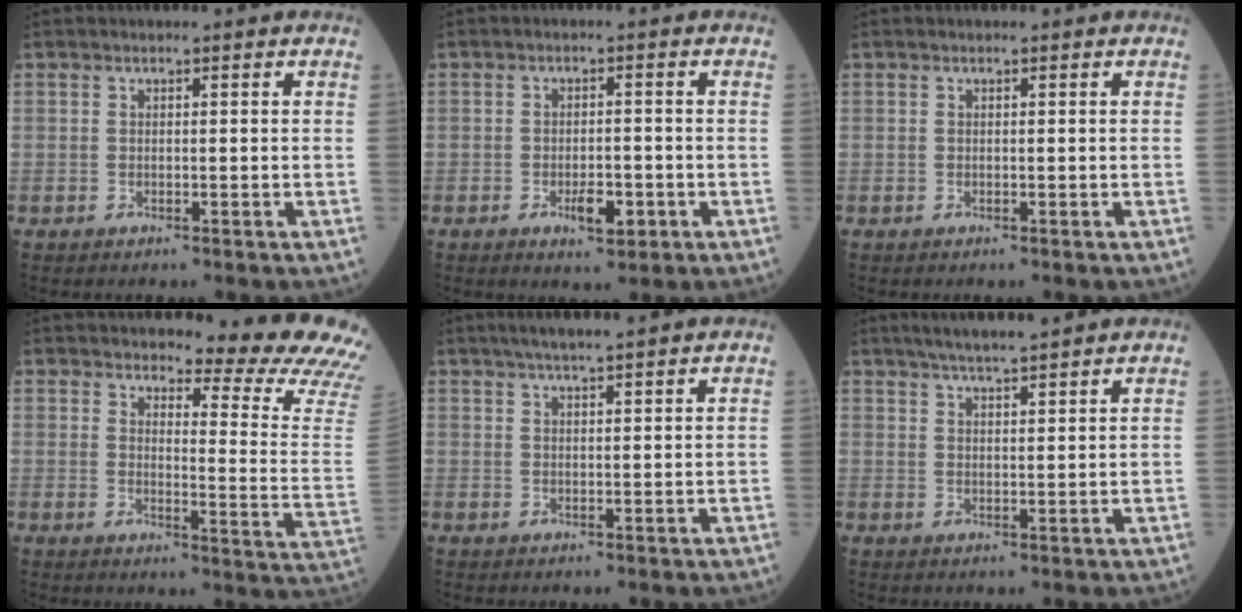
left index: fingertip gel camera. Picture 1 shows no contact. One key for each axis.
{"total": 4.0, "fx": -1.8, "fy": 1.7, "fz": 3.2, "tx": -0.052, "ty": 0.001, "tz": -0.022}
{"total": 0.0}
{"total": 14.6, "fx": 13.9, "fy": -0.5, "fz": 4.6, "tx": -0.058, "ty": -0.121, "tz": 0.145}
{"total": 4.9, "fx": 3.9, "fy": -0.4, "fz": 2.9, "tx": -0.049, "ty": 0.018, "tz": 0.069}
{"total": 6.8, "fx": 5.8, "fy": -0.2, "fz": 3.5, "tx": -0.060, "ty": 0.016, "tz": 0.095}